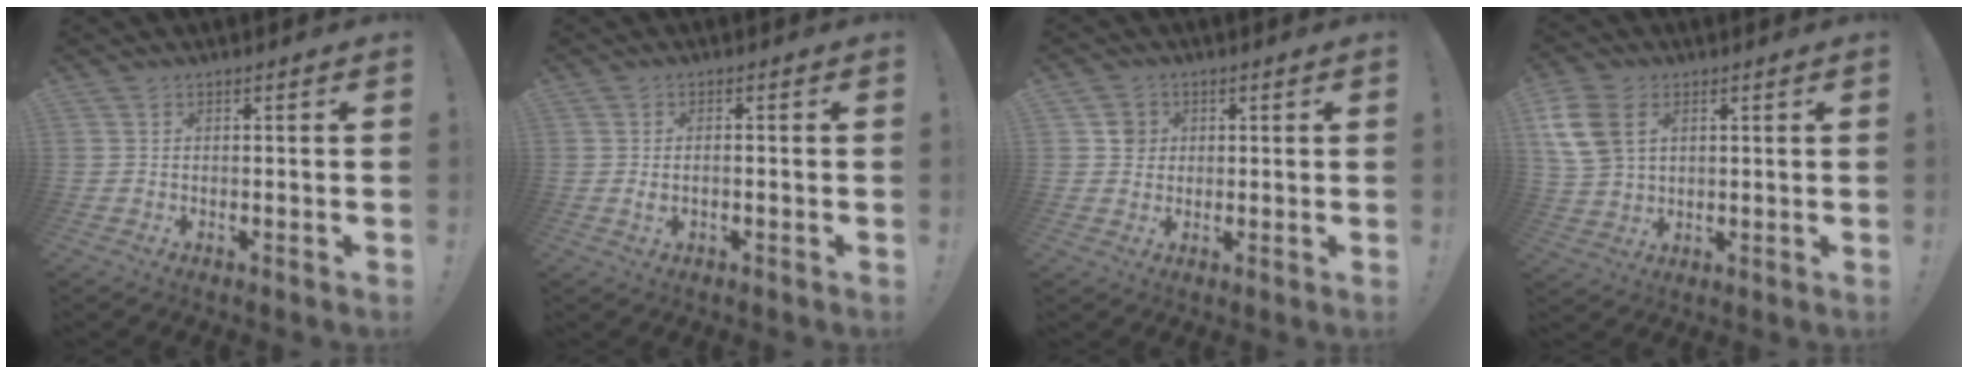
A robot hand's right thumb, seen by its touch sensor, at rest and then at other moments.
{"total": 1.8, "force": [-0.6, 0.4, 1.7], "torque": [-0.027, 0.002, -0.012]}
{"total": 4.4, "force": [0.8, 4.3, 0.9], "torque": [0.001, 0.002, 0.014]}
{"total": 11.1, "force": [4.1, 7.6, 6.9], "torque": [-0.145, -0.004, 0.080]}